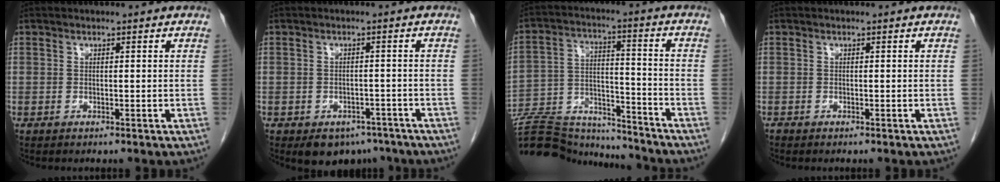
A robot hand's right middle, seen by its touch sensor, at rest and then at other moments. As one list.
[{"total": 5.5, "force": [-4.0, 3.4, 1.8], "torque": [-0.017, 0.003, -0.049]}, {"total": 20.7, "force": [-19.6, 3.6, 5.6], "torque": [-0.140, 0.003, -0.311]}, {"total": 0.0}]